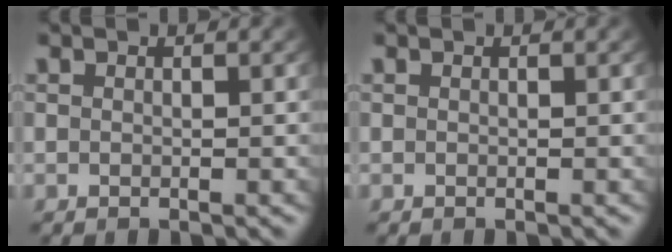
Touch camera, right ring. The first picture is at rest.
{"total": 0.0}